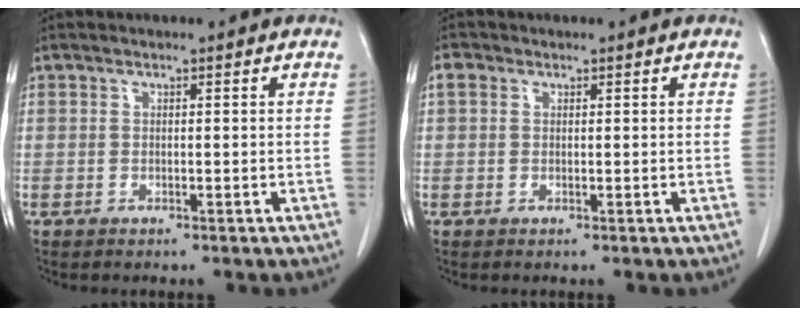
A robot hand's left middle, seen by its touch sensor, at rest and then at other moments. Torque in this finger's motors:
{"motor_torque": [0.55, -0.56, 0.11, 0.02]}